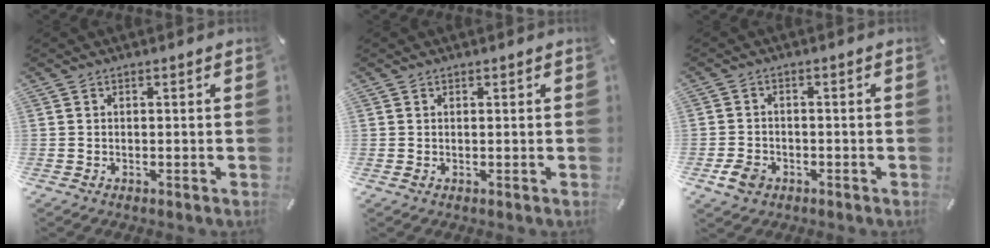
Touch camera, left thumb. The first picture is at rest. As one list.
[{"total": 0.6, "force": [0.3, 0.5, -0.1], "torque": [0.011, 0.001, 0.002]}, {"total": 4.3, "force": [-1.9, 3.5, 1.7], "torque": [-0.032, 0.002, -0.036]}]